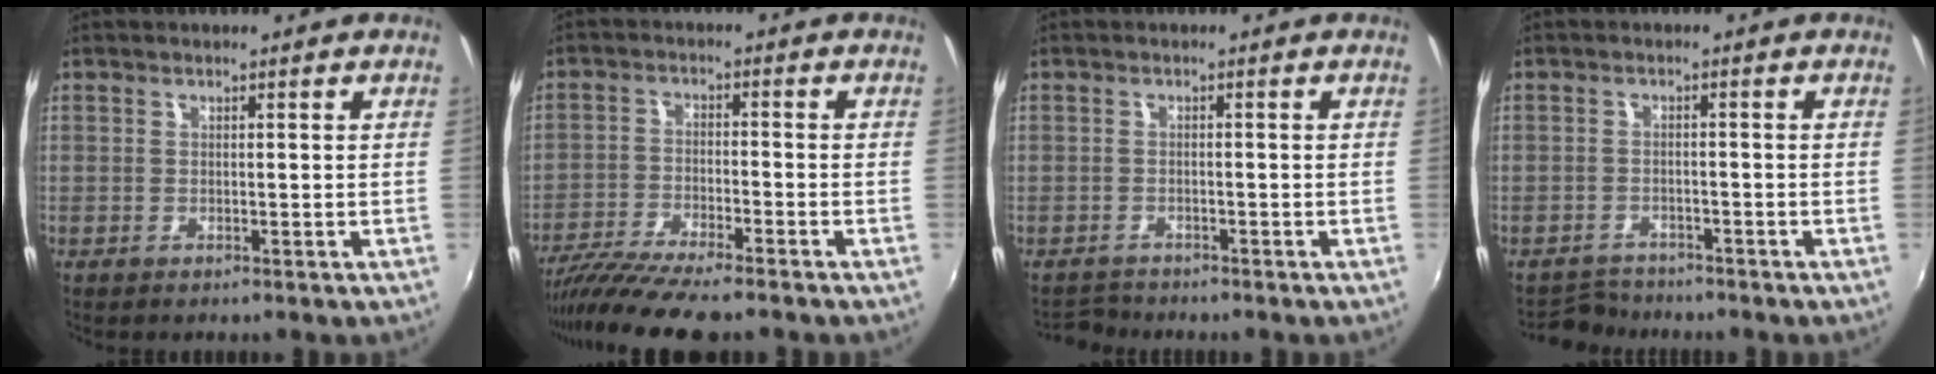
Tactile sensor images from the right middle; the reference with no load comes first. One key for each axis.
{"total": 11.2, "fx": -9.7, "fy": 0.7, "fz": 5.6, "tx": -0.125, "ty": -0.029, "tz": -0.173}
{"total": 2.6, "fx": -2.4, "fy": 0.9, "fz": -0.3, "tx": -0.006, "ty": 0.003, "tz": -0.047}
{"total": 4.0, "fx": -3.8, "fy": 1.3, "fz": -0.2, "tx": -0.010, "ty": 0.005, "tz": -0.069}